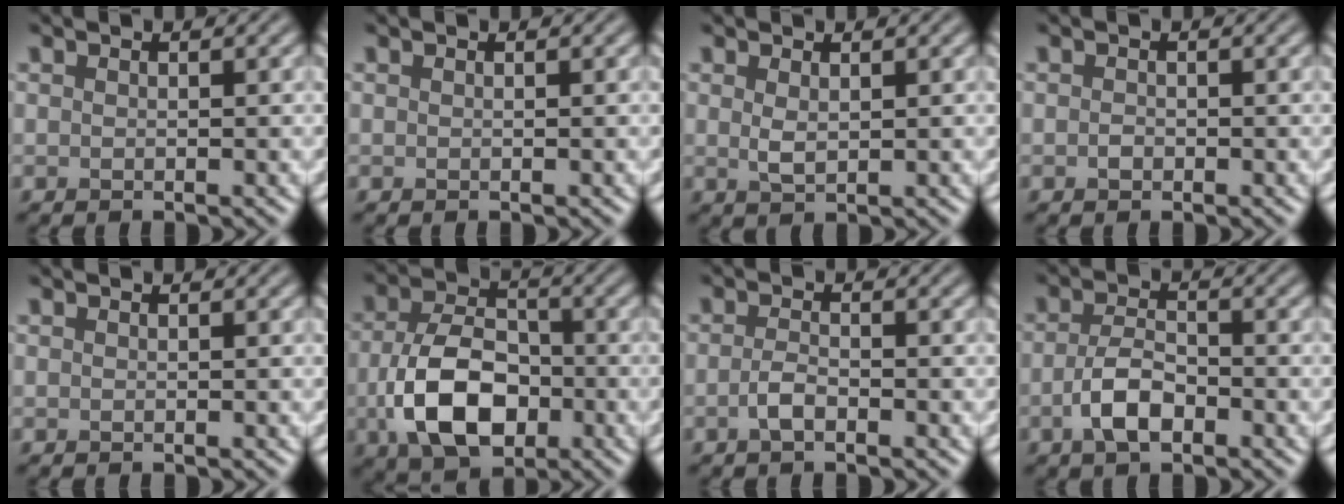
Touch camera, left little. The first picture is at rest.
{"total": 0.0}
{"total": 1.4, "force": [0.5, 0.6, 1.2], "torque": [-0.026, -0.003, 0.014]}
{"total": 0.6, "force": [-0.2, 0.5, 0.4], "torque": [-0.007, -0.001, -0.005]}
{"total": 0.0}
{"total": 8.5, "force": [-2.3, 5.3, 6.2], "torque": [-0.128, -0.004, -0.044]}
{"total": 1.7, "force": [-0.8, 0.6, 1.3], "torque": [-0.030, 0.000, -0.019]}
{"total": 3.7, "force": [-1.5, 1.8, 2.9], "torque": [-0.059, 0.001, -0.034]}